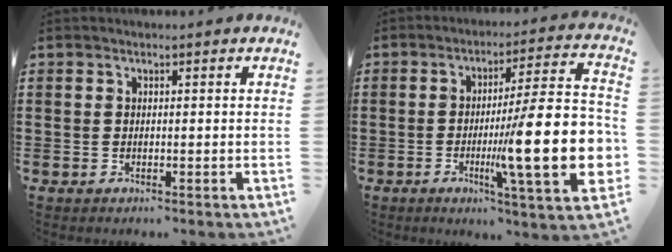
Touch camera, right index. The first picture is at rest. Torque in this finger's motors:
{"motor_torque": [2.14, 0.00, 0.72, 0.21]}